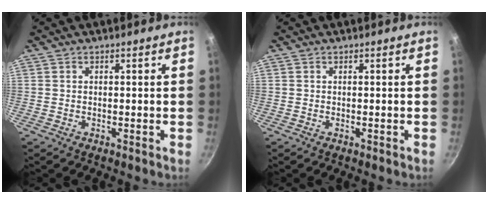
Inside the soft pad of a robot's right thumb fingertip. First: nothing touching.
{"total": 0.0}